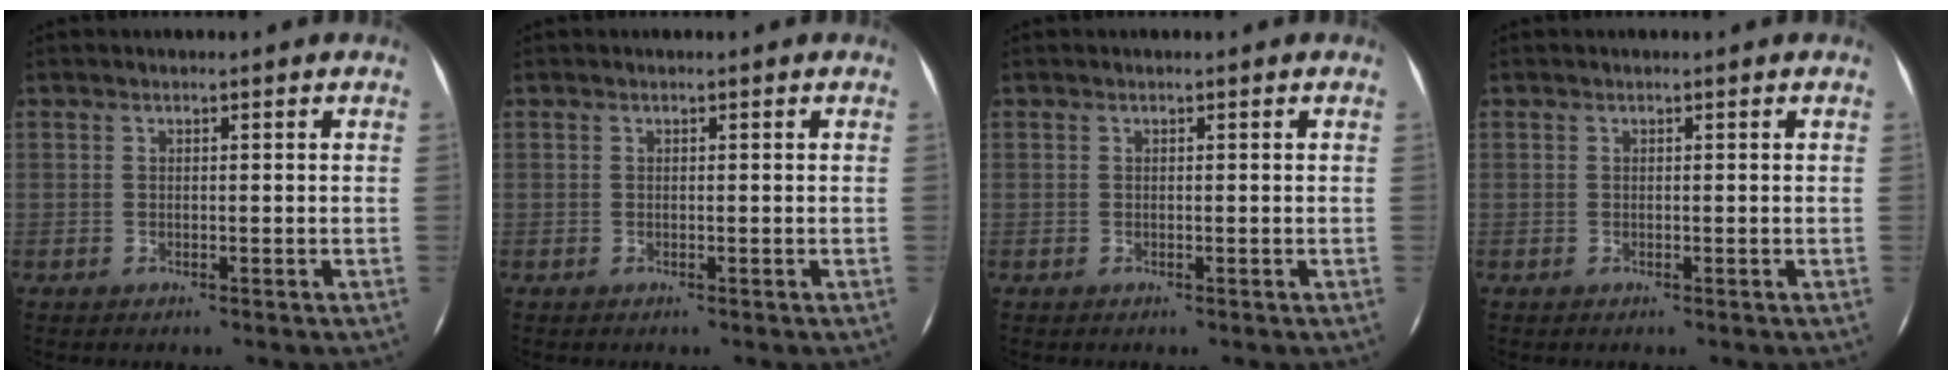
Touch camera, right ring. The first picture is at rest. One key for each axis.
{"total": 0.0}
{"total": 0.0}
{"total": 0.0}